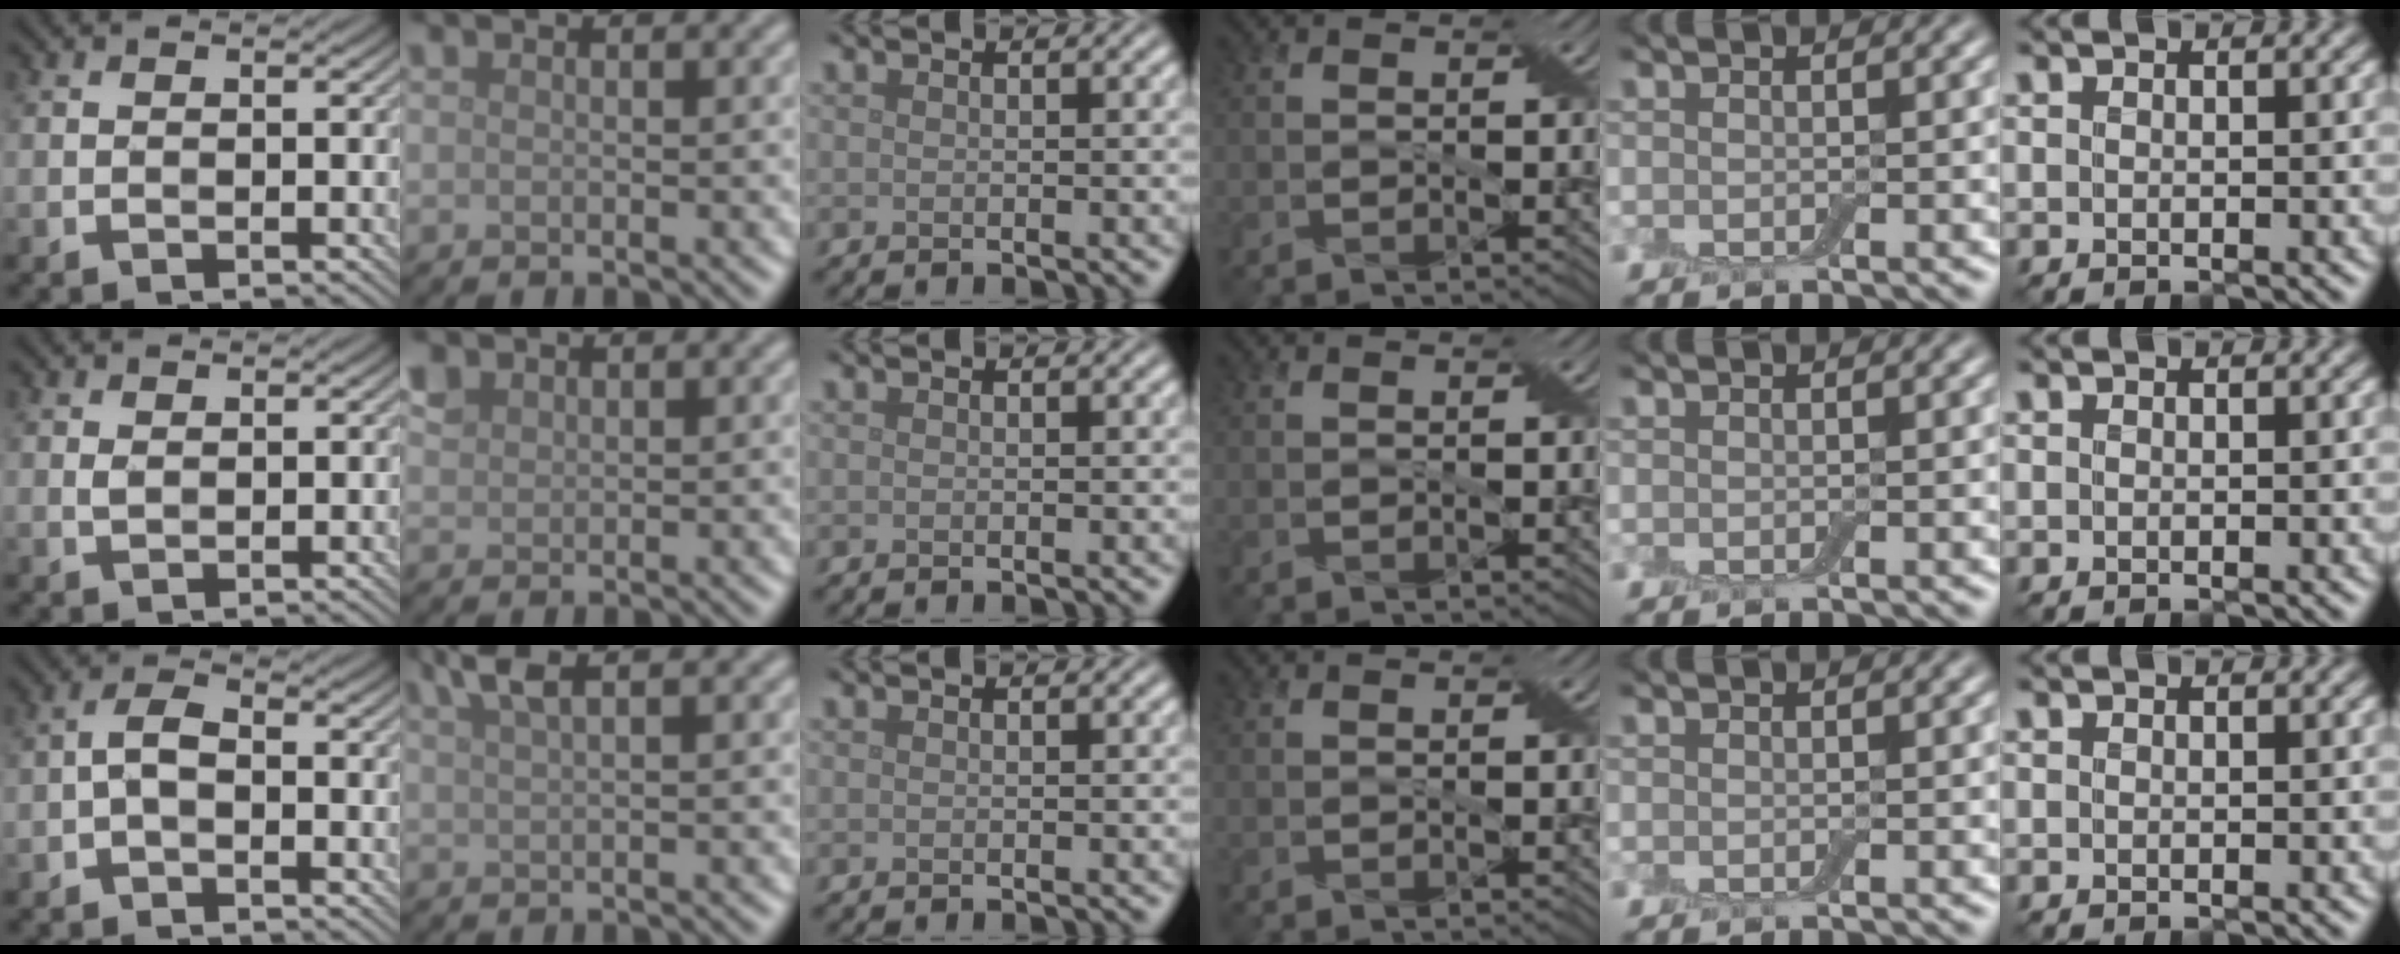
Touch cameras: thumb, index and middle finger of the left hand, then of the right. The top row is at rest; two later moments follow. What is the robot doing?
{"motion": "shake", "object": "box of matches"}